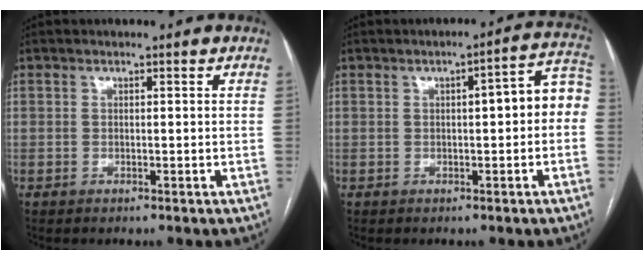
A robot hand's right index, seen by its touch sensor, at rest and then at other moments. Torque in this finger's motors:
{"motor_torque": [0.18, -0.08, 0.12, 0.03]}